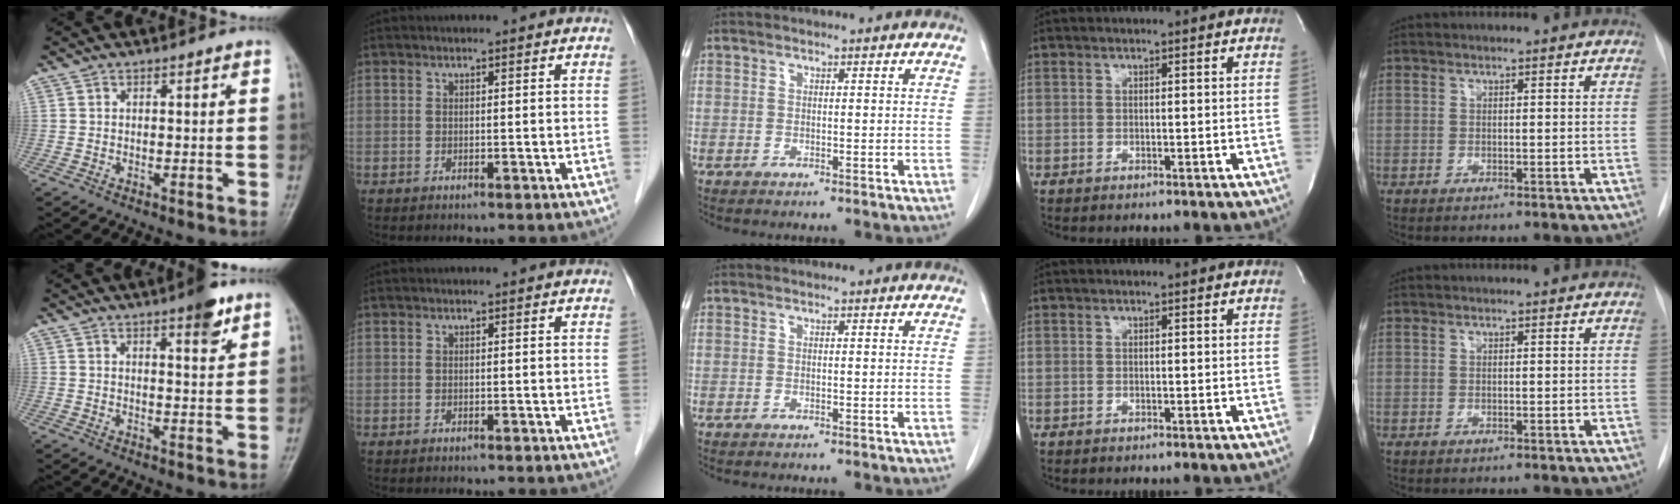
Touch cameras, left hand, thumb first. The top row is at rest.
{"thumb": {"total": 5.3, "force": [3.4, 1.2, 3.9], "torque": [-0.045, -0.019, 0.045]}}